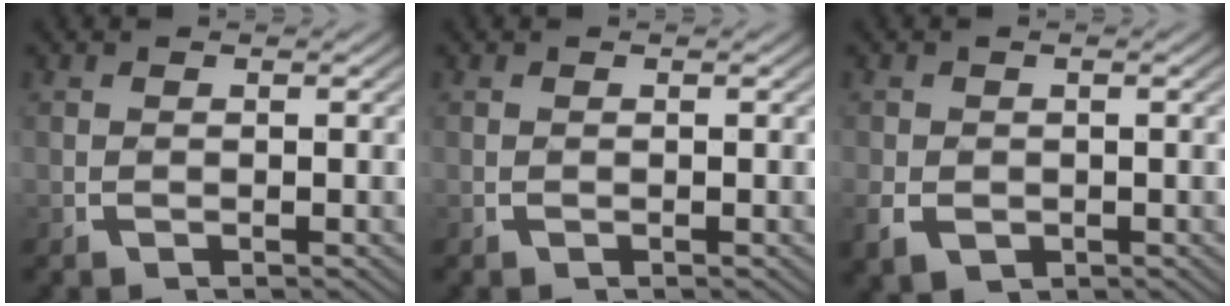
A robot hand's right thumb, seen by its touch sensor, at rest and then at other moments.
{"total": 0.0}
{"total": 2.7, "force": [-0.8, 2.1, 1.5], "torque": [-0.035, -0.015, -0.003]}